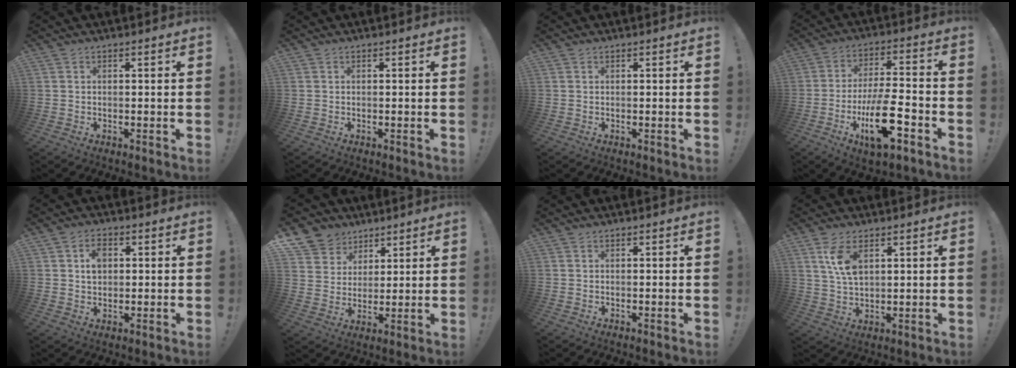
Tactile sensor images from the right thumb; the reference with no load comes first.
{"total": 0.0}
{"total": 0.0}
{"total": 16.8, "force": [-6.7, 5.7, 14.3], "torque": [-0.247, 0.026, -0.105]}
{"total": 5.2, "force": [1.0, 3.9, 3.2], "torque": [-0.038, 0.000, 0.014]}
{"total": 9.3, "force": [5.5, 7.3, 1.2], "torque": [-0.022, -0.042, 0.111]}
{"total": 0.0}
{"total": 8.0, "force": [3.2, 4.0, 6.1], "torque": [-0.108, -0.010, 0.056]}